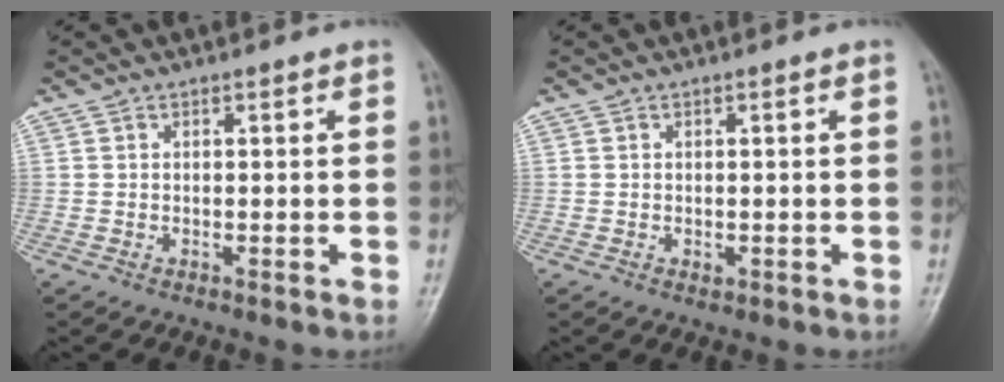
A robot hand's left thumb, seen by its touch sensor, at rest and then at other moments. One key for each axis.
{"total": 0.7, "fx": -0.2, "fy": 0.5, "fz": 0.4, "tx": -0.001, "ty": 0.002, "tz": -0.002}